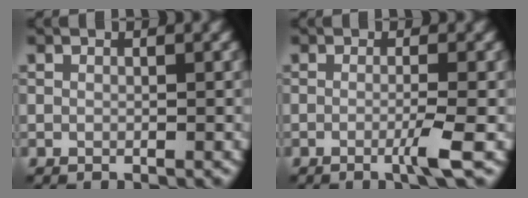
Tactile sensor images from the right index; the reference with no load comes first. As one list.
[{"total": 2.5, "force": [-0.8, 0.2, 2.3], "torque": [-0.037, -0.001, -0.022]}]